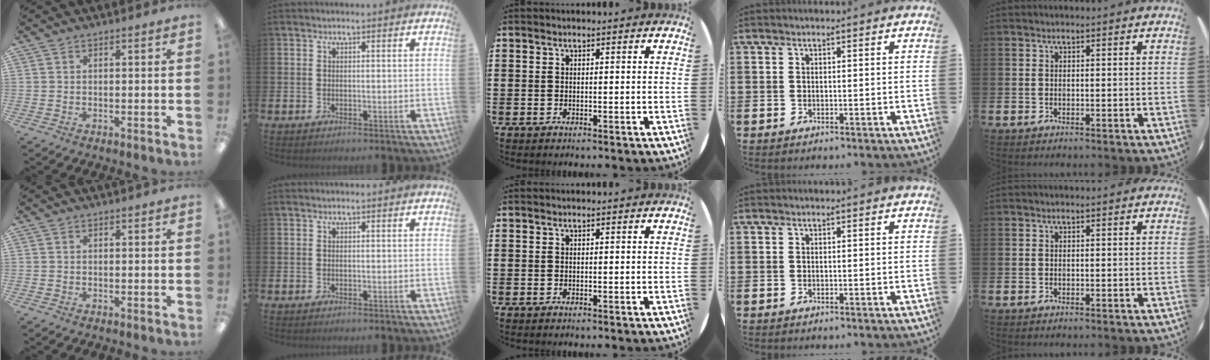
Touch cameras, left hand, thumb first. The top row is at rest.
{}